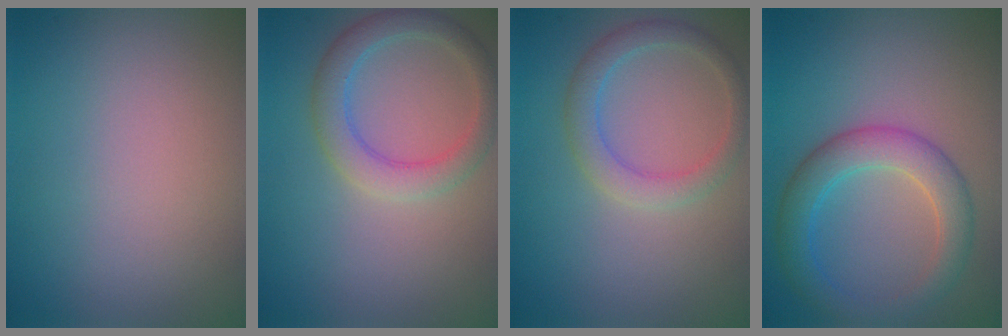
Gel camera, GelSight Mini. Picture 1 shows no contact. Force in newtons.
{"total": 3.3, "press": 3.3, "slide": 0.1}
{"total": 2.7, "press": 2.7, "slide": 0.0}
{"total": 4.5, "press": 4.4, "slide": 0.3}